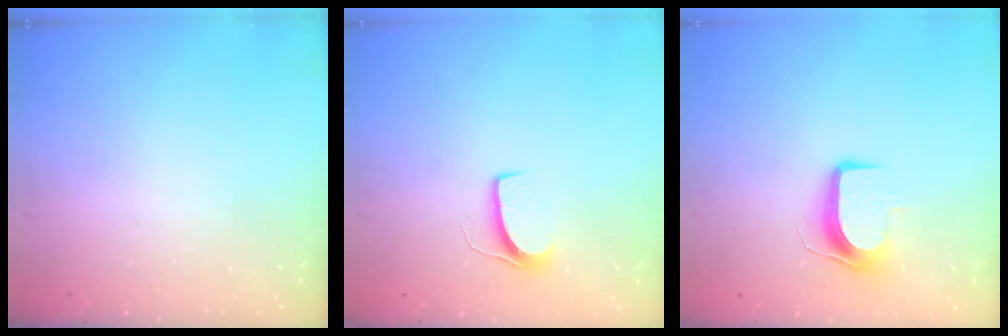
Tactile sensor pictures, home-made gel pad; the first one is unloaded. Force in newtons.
{"total": 6.8, "press": 6.7, "slide": 0.5}
{"total": 8.8, "press": 8.8, "slide": 0.8}